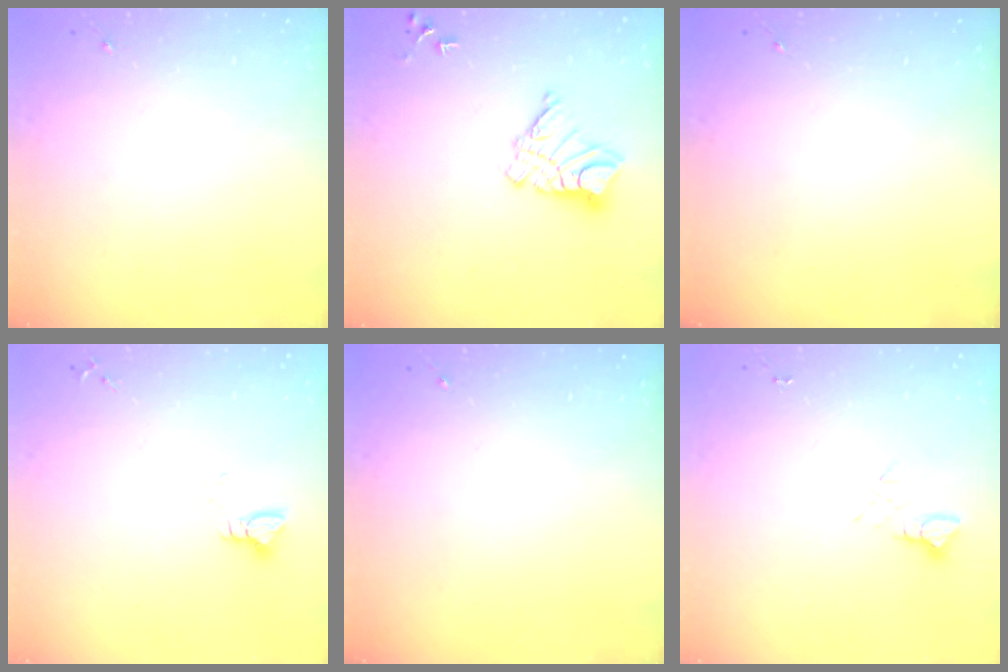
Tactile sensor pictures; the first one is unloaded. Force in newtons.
{"total": 11.1, "press": 11.0, "slide": 1.0}
{"total": 0.0}
{"total": 2.9, "press": 2.9, "slide": 0.2}
{"total": 0.0}
{"total": 2.7, "press": 2.7, "slide": 0.2}